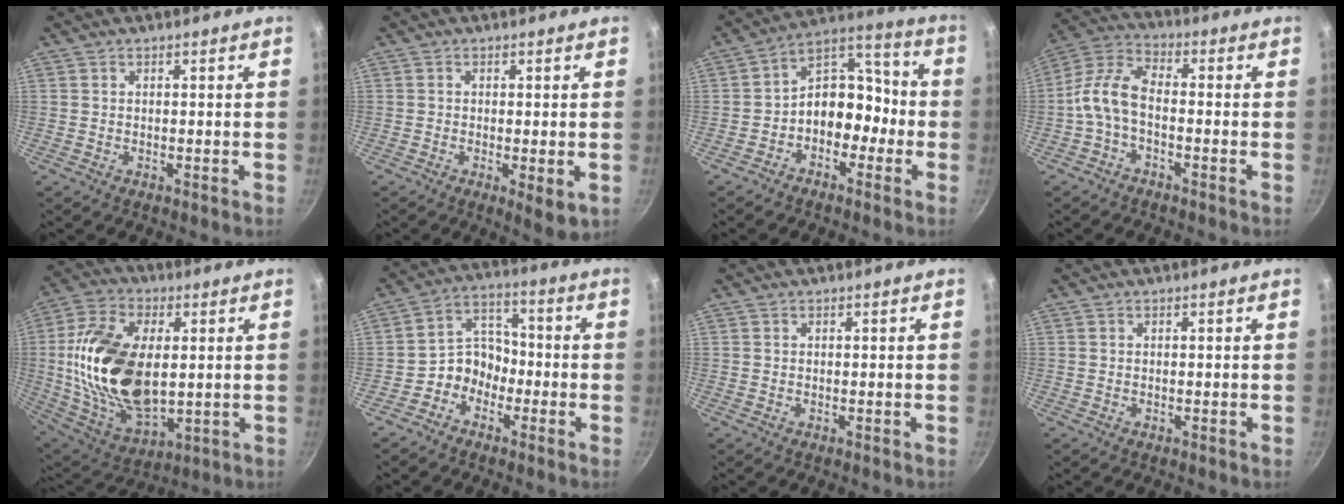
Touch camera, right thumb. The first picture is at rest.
{"total": 4.4, "force": [-1.2, 1.3, 4.1], "torque": [-0.065, -0.013, -0.019]}
{"total": 12.2, "force": [-2.7, 8.4, 8.4], "torque": [-0.092, 0.052, -0.060]}
{"total": 8.9, "force": [-1.9, 4.7, 7.3], "torque": [-0.150, 0.036, -0.051]}
{"total": 23.6, "force": [1.4, 13.1, 19.6], "torque": [-0.380, -0.012, 0.035]}
{"total": 7.9, "force": [-3.3, 6.4, 3.1], "torque": [-0.022, 0.051, -0.074]}
{"total": 0.0}
{"total": 0.0}